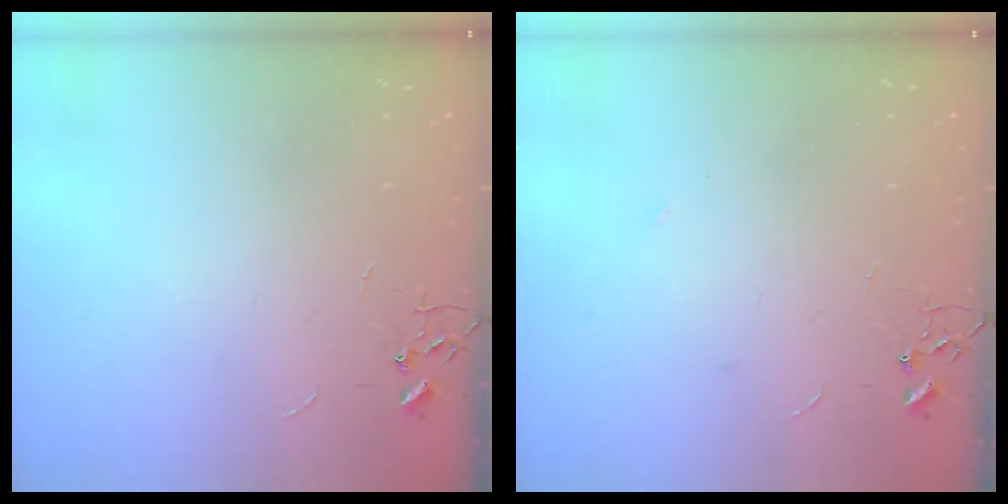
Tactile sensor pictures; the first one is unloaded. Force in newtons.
{"total": 3.1, "press": 3.1, "slide": 0.3}